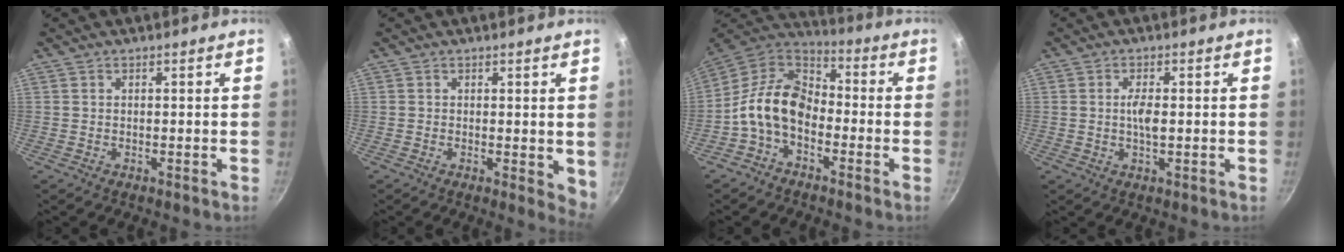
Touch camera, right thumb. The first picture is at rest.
{"total": 3.8, "force": [0.3, 1.8, 3.3], "torque": [-0.036, -0.009, 0.003]}
{"total": 12.9, "force": [-3.5, 8.7, 8.8], "torque": [-0.142, 0.049, -0.089]}
{"total": 2.9, "force": [0.1, 0.9, 2.7], "torque": [-0.051, 0.001, 0.000]}